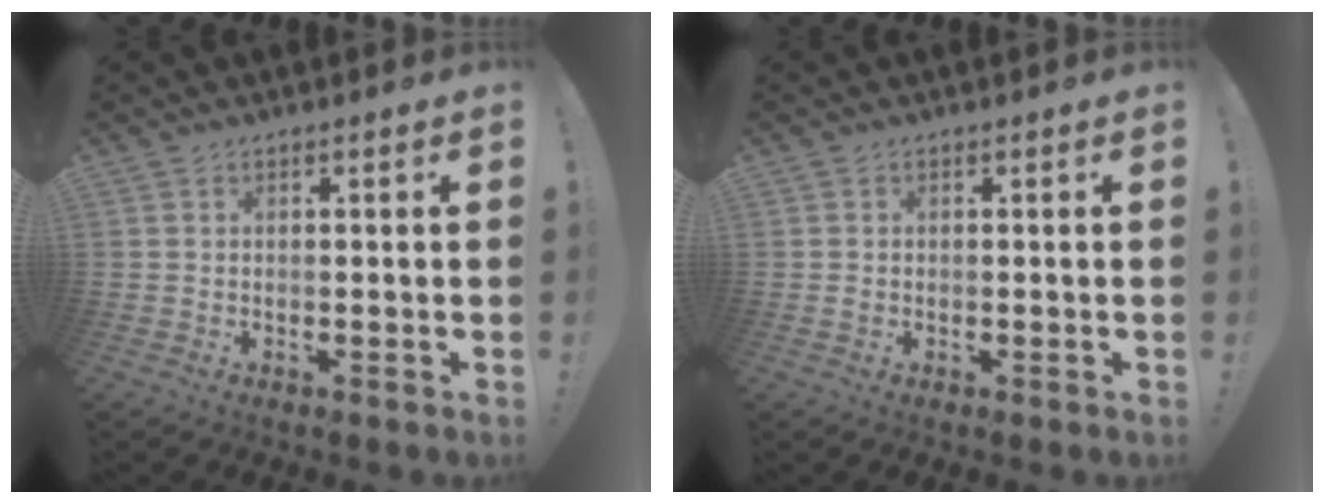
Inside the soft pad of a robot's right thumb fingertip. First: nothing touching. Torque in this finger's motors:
{"motor_torque": [-0.06, -0.19, -0.14, 0.26, -0.03]}